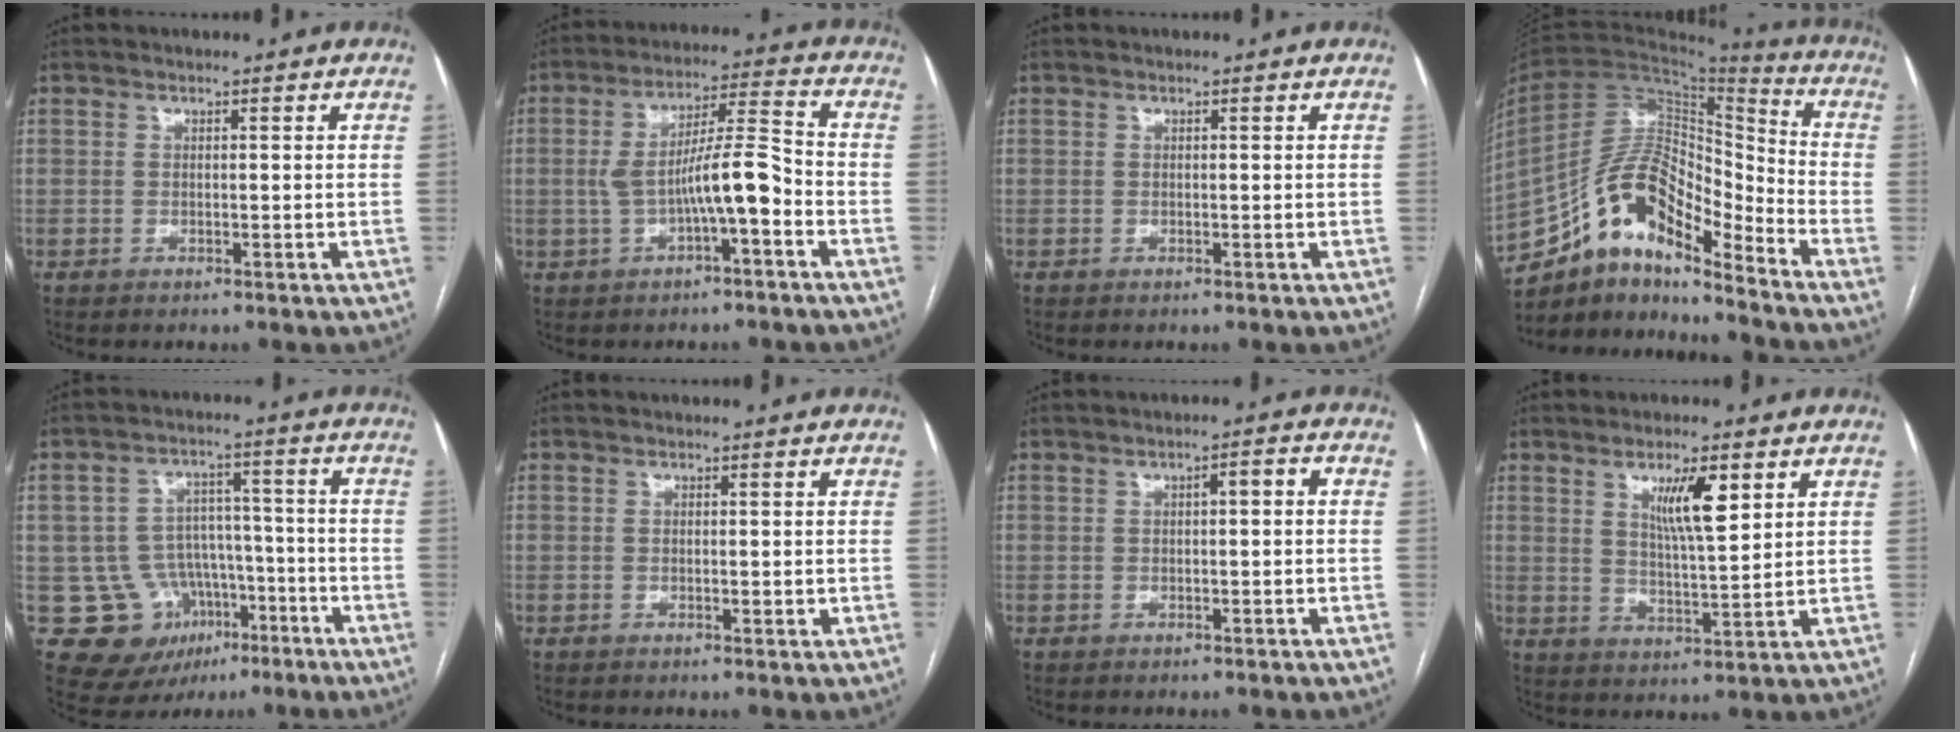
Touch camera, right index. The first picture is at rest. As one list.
[{"total": 9.2, "force": [-2.4, 1.3, 8.8], "torque": [-0.160, 0.028, -0.038]}, {"total": 0.0}, {"total": 15.4, "force": [-11.2, 4.8, 9.4], "torque": [-0.165, 0.048, -0.197]}, {"total": 11.9, "force": [-4.6, 10.5, 3.3], "torque": [-0.052, 0.049, -0.053]}, {"total": 0.7, "force": [0.0, 0.3, 0.7], "torque": [-0.008, -0.003, 0.002]}, {"total": 2.4, "force": [0.2, 0.6, 2.3], "torque": [-0.033, 0.013, 0.002]}, {"total": 7.2, "force": [3.4, 1.1, 6.3], "torque": [-0.110, -0.005, 0.060]}]